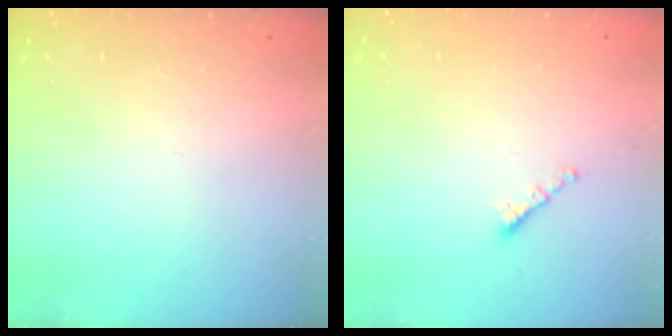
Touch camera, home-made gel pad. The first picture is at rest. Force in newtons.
{"total": 1.3, "press": 1.2, "slide": 0.5}